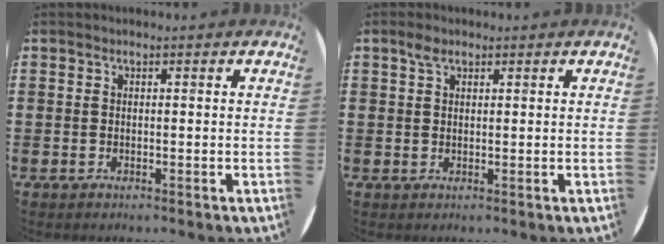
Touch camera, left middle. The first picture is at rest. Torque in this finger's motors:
{"motor_torque": [0.64, -0.54, -0.13, -0.04]}